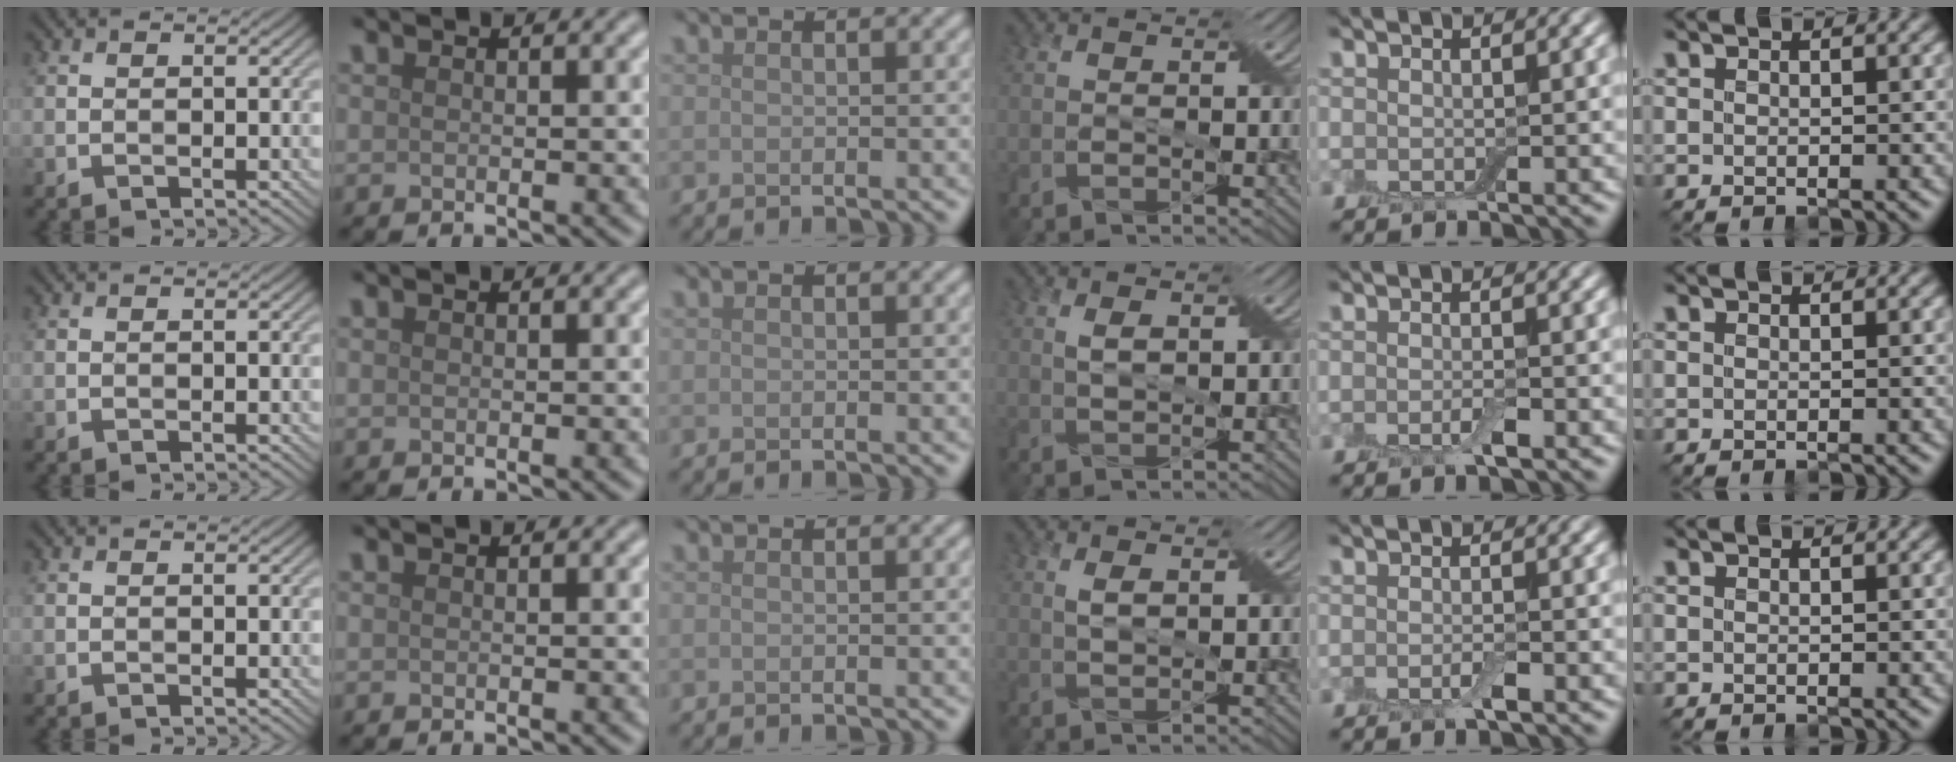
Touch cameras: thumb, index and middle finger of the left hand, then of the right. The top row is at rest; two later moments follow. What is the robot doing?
{"motion": "shake", "object": "box of matches"}